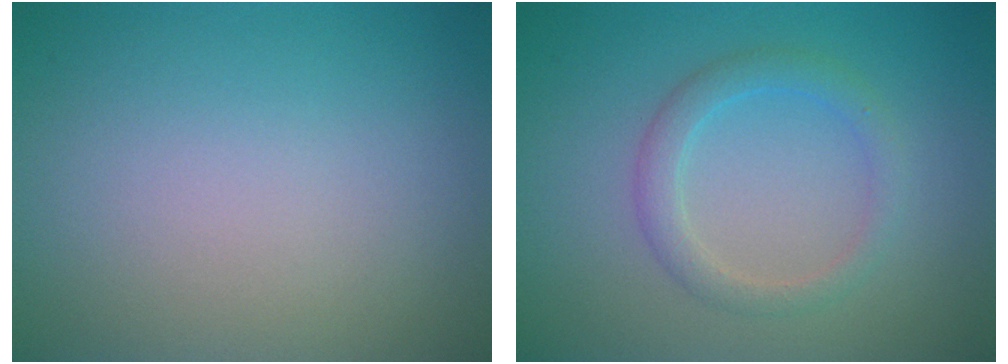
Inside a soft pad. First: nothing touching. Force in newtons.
{"total": 2.3, "press": 2.3, "slide": 0.1}